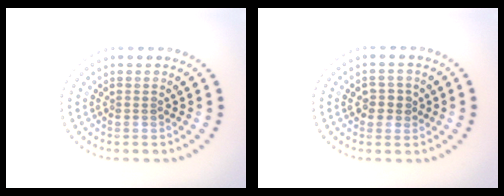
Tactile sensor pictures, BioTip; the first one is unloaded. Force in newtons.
{"total": 1.7, "press": 1.7, "slide": 0.3}